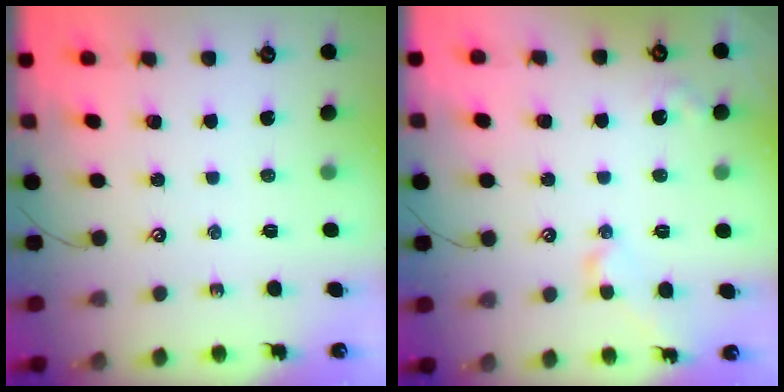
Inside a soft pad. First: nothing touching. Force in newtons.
{"total": 3.0, "press": 2.9, "slide": 0.8}